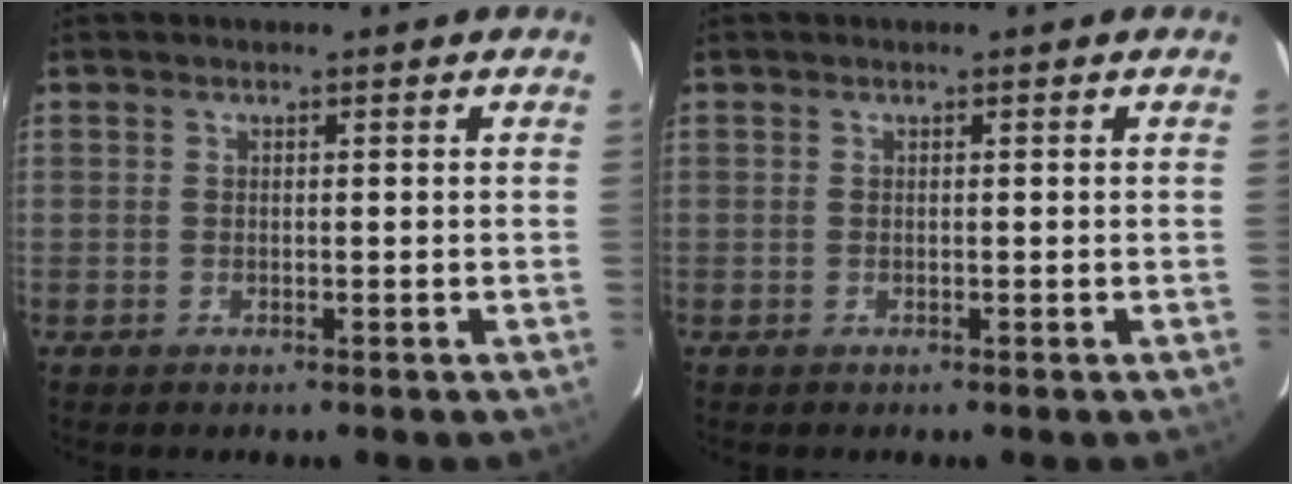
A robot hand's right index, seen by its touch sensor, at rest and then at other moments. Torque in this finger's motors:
{"motor_torque": [0.00, 0.00, 0.00, 0.00]}